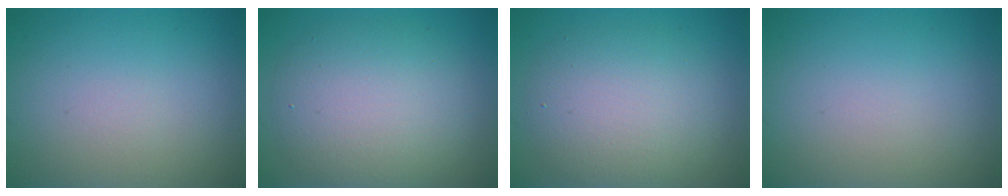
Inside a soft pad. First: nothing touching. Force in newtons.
{"total": 6.7, "press": 6.7, "slide": 0.3}
{"total": 5.6, "press": 5.6, "slide": 0.6}
{"total": 0.0}